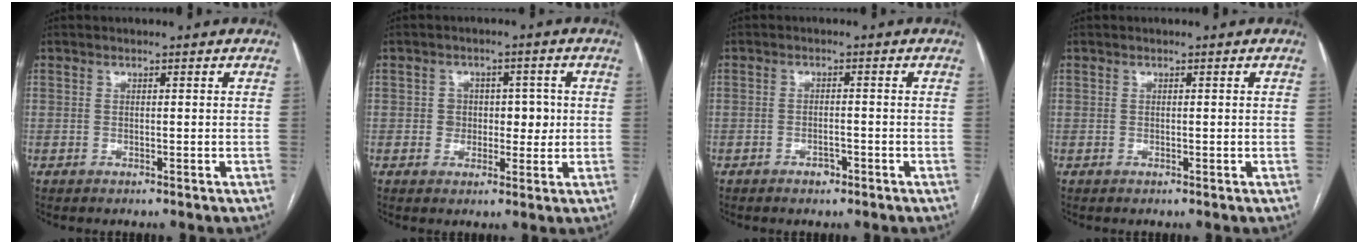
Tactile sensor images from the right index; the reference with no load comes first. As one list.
[{"total": 4.7, "force": [0.1, 3.8, 2.7], "torque": [-0.018, 0.017, 0.005]}, {"total": 1.9, "force": [-1.3, 0.9, 1.1], "torque": [-0.017, 0.003, -0.016]}, {"total": 0.0}]